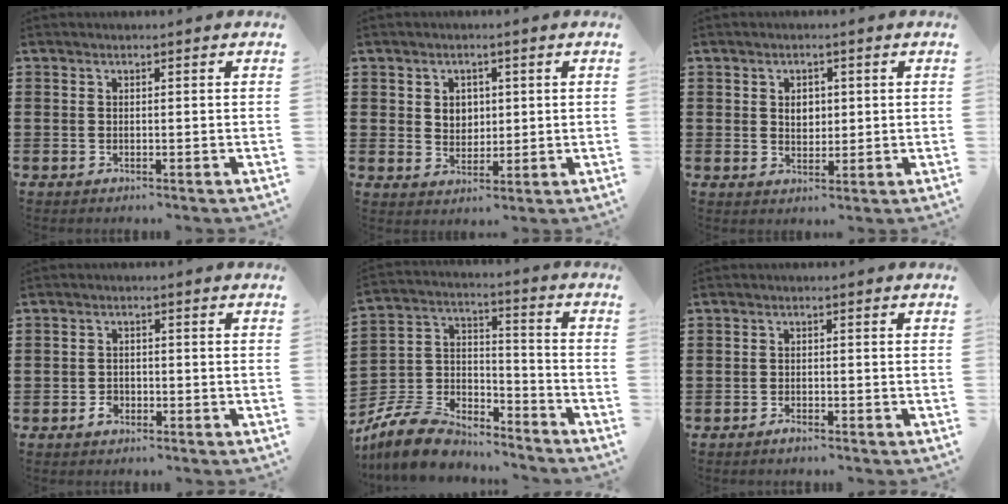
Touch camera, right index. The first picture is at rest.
{"total": 3.1, "force": [1.1, 2.7, 1.1], "torque": [-0.024, 0.008, 0.016]}
{"total": 2.5, "force": [0.5, 1.9, 1.5], "torque": [-0.028, 0.007, 0.006]}
{"total": 1.8, "force": [-1.1, 1.1, 0.9], "torque": [-0.020, -0.002, -0.022]}
{"total": 8.8, "force": [-8.0, 2.9, 2.2], "torque": [-0.064, 0.017, -0.162]}
{"total": 1.2, "force": [-1.1, 0.3, 0.4], "torque": [-0.011, -0.002, -0.020]}